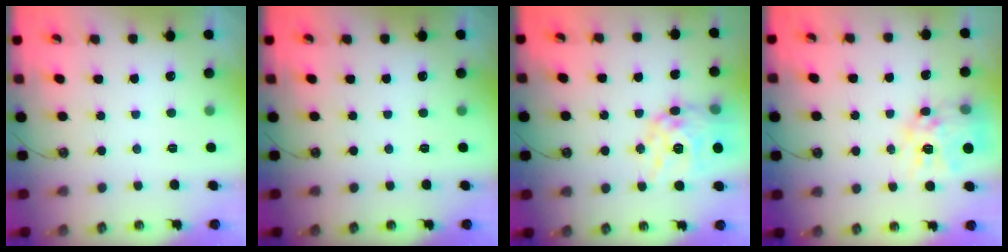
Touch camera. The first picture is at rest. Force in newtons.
{"total": 0.0}
{"total": 14.8, "press": 14.8, "slide": 1.2}
{"total": 14.2, "press": 14.2, "slide": 1.2}